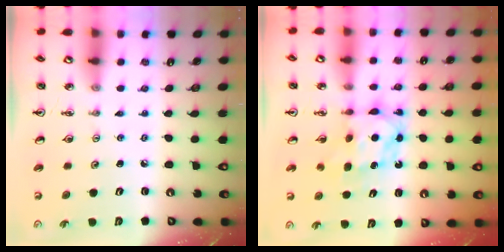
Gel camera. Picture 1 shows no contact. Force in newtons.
{"total": 6.4, "press": 6.4, "slide": 0.5}